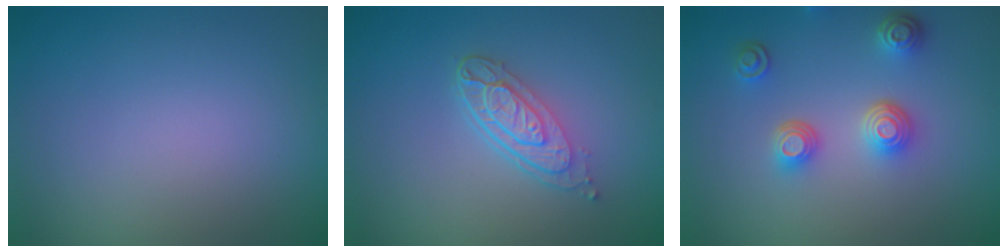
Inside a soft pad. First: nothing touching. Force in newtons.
{"total": 3.9, "press": 2.9, "slide": 2.7}
{"total": 3.6, "press": 3.0, "slide": 2.0}